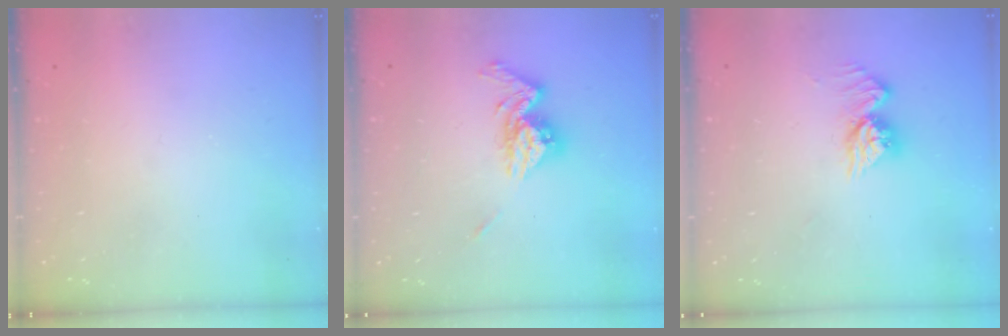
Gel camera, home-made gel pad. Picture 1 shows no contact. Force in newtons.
{"total": 11.2, "press": 11.1, "slide": 0.9}
{"total": 9.7, "press": 9.7, "slide": 0.9}